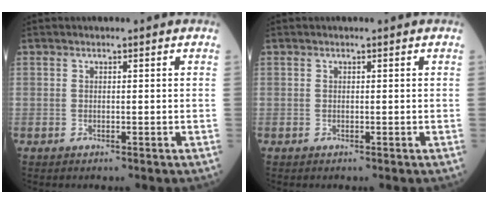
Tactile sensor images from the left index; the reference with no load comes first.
{"total": 0.0}